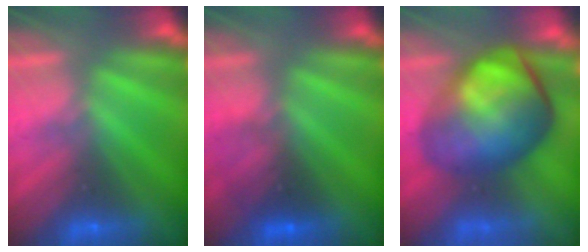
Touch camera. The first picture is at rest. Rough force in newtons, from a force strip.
{"total": 2.7}
{"total": 10.1}